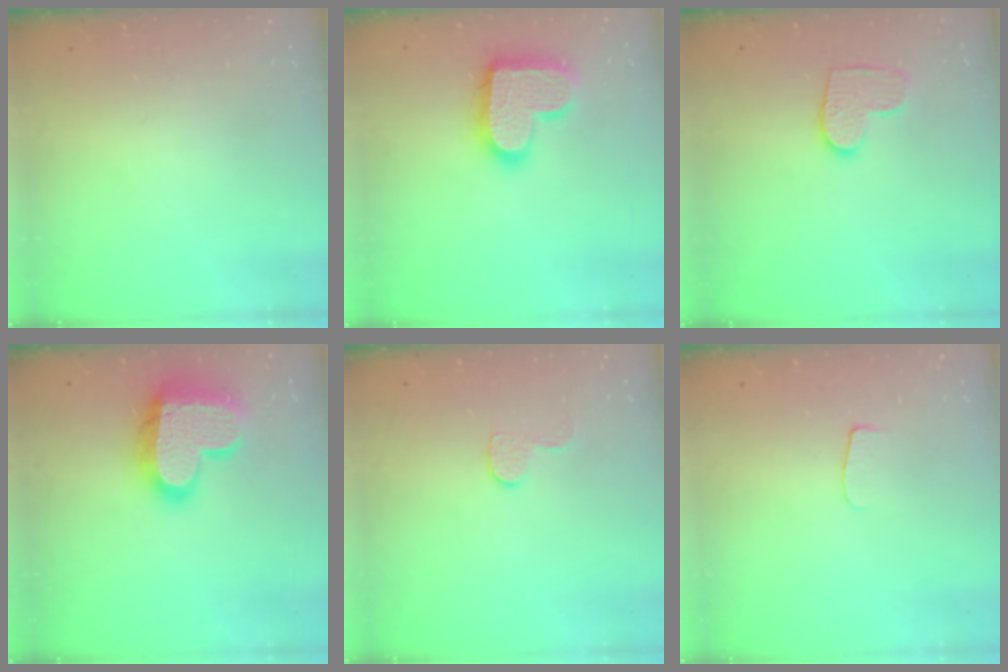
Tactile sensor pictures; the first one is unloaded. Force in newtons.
{"total": 17.3, "press": 17.3, "slide": 1.1}
{"total": 9.3, "press": 9.3, "slide": 0.4}
{"total": 20.2, "press": 20.1, "slide": 1.7}
{"total": 6.1, "press": 6.1, "slide": 0.2}
{"total": 6.0, "press": 6.0, "slide": 0.6}